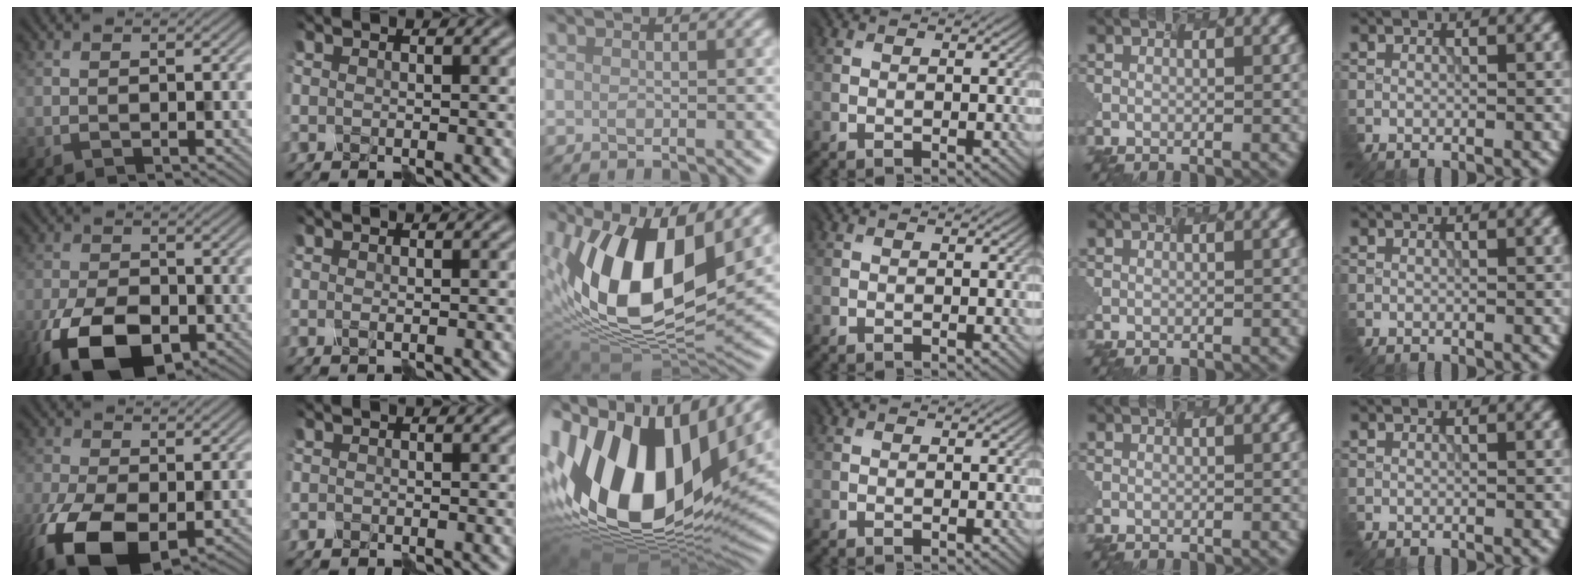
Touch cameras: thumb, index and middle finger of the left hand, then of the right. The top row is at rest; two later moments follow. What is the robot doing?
{"motion": "disassemble", "object": "velcro strap"}